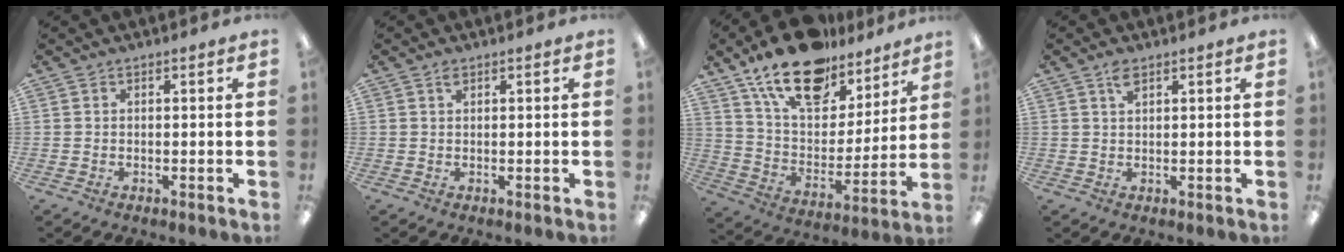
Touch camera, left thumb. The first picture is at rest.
{"total": 1.1, "force": [0.7, 0.5, 0.7], "torque": [-0.015, 0.002, 0.013]}
{"total": 20.2, "force": [14.9, 9.6, 9.6], "torque": [-0.172, -0.090, 0.264]}
{"total": 2.5, "force": [1.7, 1.0, 1.6], "torque": [-0.030, -0.001, 0.029]}